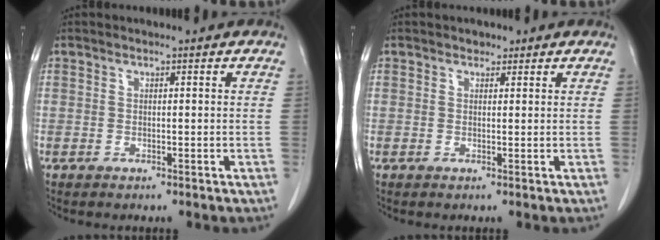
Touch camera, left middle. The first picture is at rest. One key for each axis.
{"total": 1.1, "fx": 0.8, "fy": 0.7, "fz": 0.2, "tx": -0.003, "ty": 0.000, "tz": 0.010}